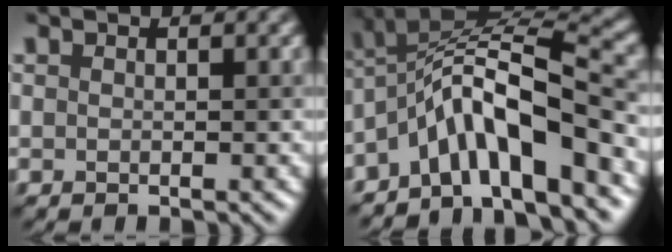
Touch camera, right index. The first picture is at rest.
{"total": 8.7, "force": [-4.1, 2.3, 7.2], "torque": [-0.117, 0.019, -0.084]}